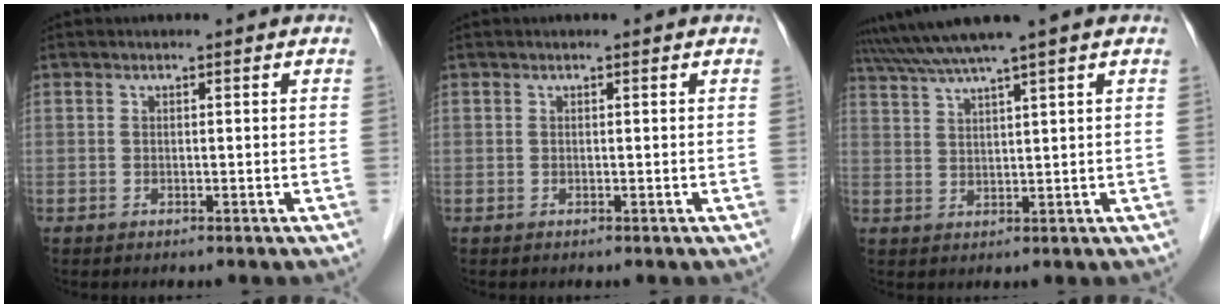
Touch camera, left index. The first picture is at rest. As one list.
[{"total": 0.0}, {"total": 7.2, "force": [5.8, -1.9, 3.9], "torque": [-0.070, 0.024, 0.105]}]